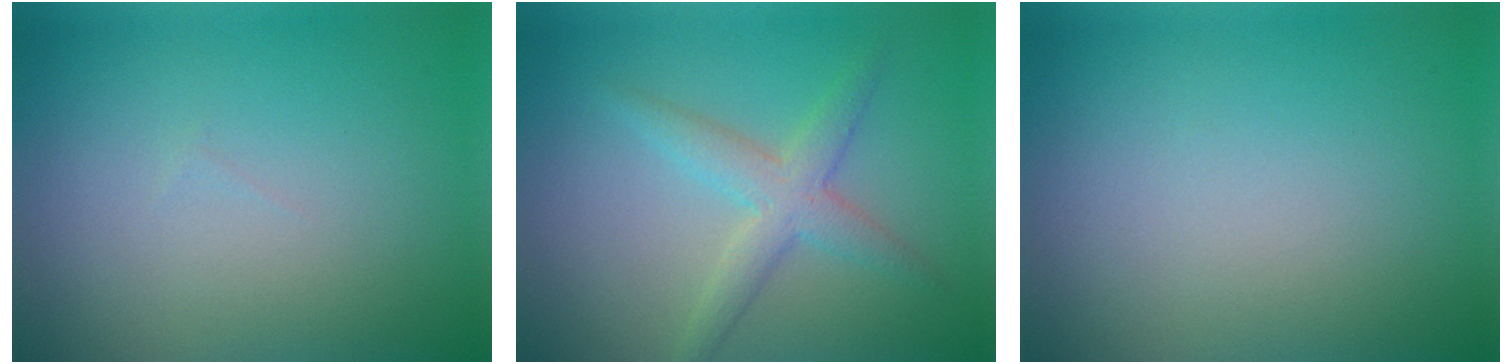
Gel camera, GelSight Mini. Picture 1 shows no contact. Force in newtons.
{"total": 3.3, "press": 3.3, "slide": 0.2}
{"total": 0.0}